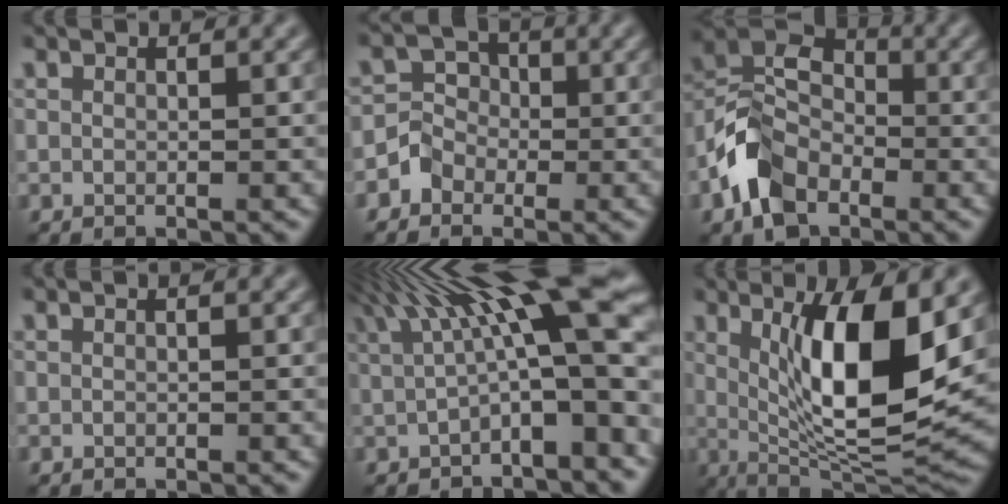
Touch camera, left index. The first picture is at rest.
{"total": 2.4, "force": [-1.3, 2.0, 0.2], "torque": [0.006, 0.007, -0.031]}
{"total": 7.2, "force": [-3.7, 4.8, 4.0], "torque": [-0.084, 0.004, -0.087]}
{"total": 0.0}
{"total": 13.0, "force": [3.3, 3.3, 12.1], "torque": [-0.172, 0.019, 0.056]}
{"total": 11.0, "force": [2.2, 3.2, 10.3], "torque": [-0.157, -0.019, 0.047]}